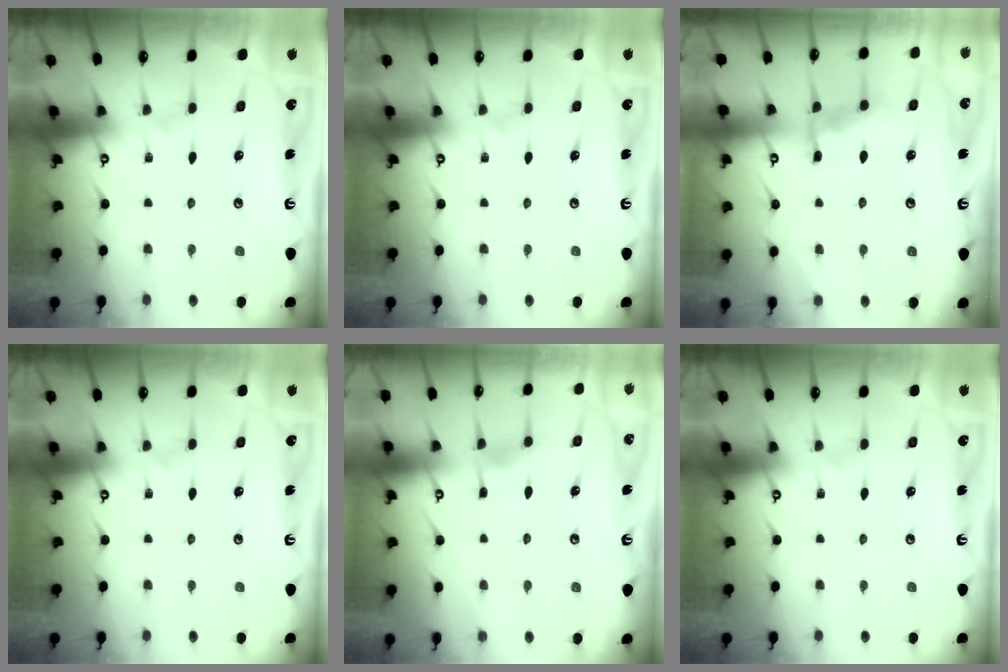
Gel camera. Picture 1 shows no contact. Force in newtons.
{"total": 0.0}
{"total": 9.1, "press": 9.0, "slide": 0.9}
{"total": 0.0}
{"total": 3.5, "press": 3.5, "slide": 0.5}
{"total": 0.0}